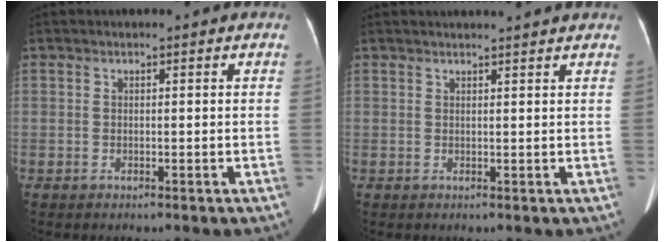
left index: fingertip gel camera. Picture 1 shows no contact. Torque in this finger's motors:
{"motor_torque": [0.01, -1.24, -0.12, 0.01]}